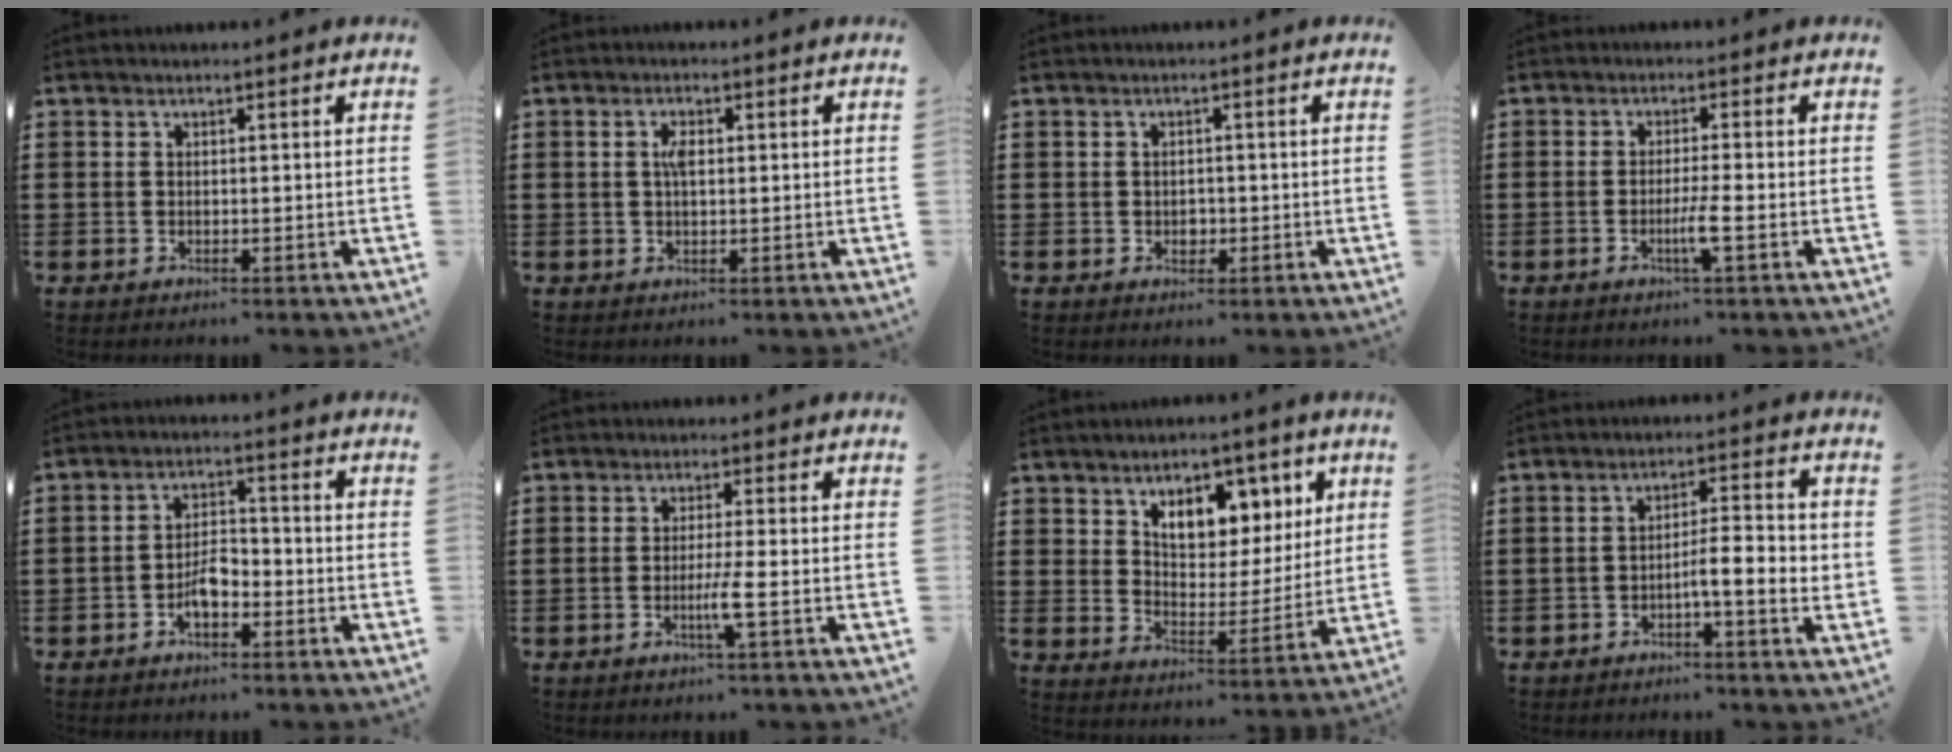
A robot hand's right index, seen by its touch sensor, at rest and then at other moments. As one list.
[{"total": 2.5, "force": [0.4, 1.0, 2.3], "torque": [-0.047, 0.006, 0.005]}, {"total": 1.5, "force": [-0.3, 1.1, 0.9], "torque": [-0.019, 0.003, -0.006]}, {"total": 3.5, "force": [-1.4, -0.3, 3.3], "torque": [-0.063, -0.012, -0.028]}, {"total": 4.3, "force": [-2.2, 1.8, 3.2], "torque": [-0.070, 0.002, -0.045]}, {"total": 3.8, "force": [-1.3, -0.5, 3.5], "torque": [-0.067, -0.016, -0.027]}, {"total": 7.8, "force": [4.5, 4.9, 4.1], "torque": [-0.076, -0.009, 0.072]}, {"total": 5.6, "force": [-1.7, 0.8, 5.3], "torque": [-0.082, -0.001, -0.033]}]